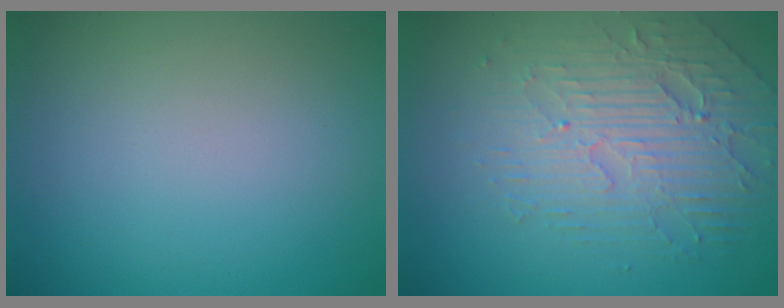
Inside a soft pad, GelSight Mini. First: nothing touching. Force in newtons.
{"total": 4.5, "press": 3.9, "slide": 2.3}